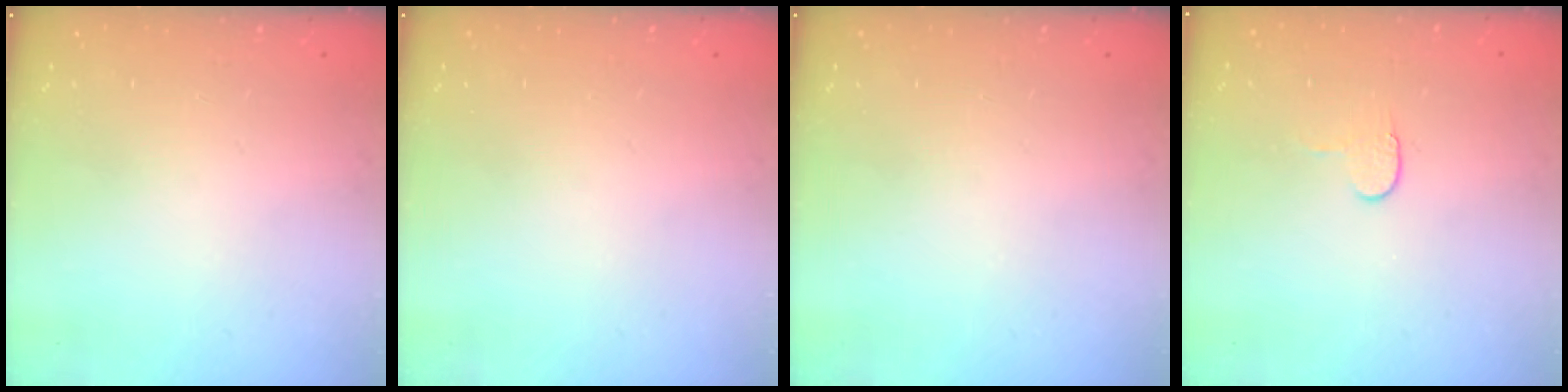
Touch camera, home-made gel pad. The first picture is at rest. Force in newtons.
{"total": 0.0}
{"total": 0.0}
{"total": 5.0, "press": 4.9, "slide": 0.4}